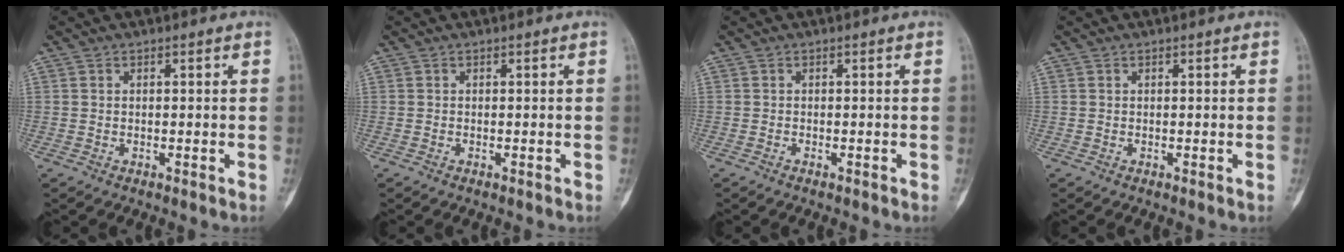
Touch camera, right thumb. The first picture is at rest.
{"total": 0.0}
{"total": 0.6, "force": [-0.5, 0.2, 0.4], "torque": [-0.010, 0.000, -0.005]}
{"total": 0.0}